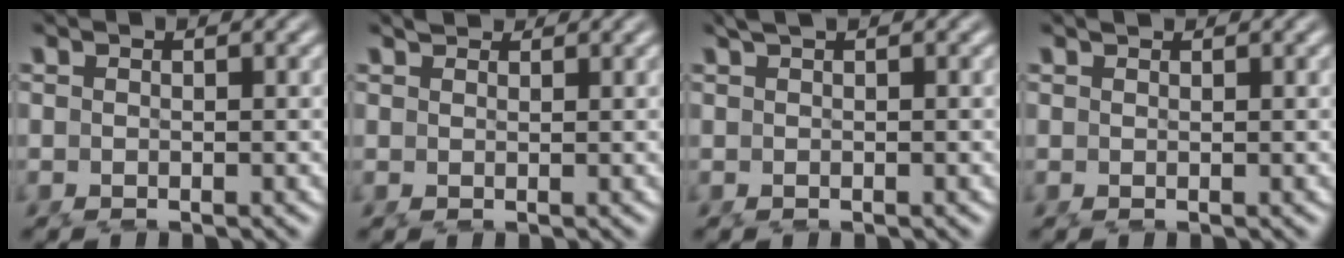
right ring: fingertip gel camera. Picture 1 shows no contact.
{"total": 1.7, "force": [1.7, -0.3, 0.2], "torque": [0.012, 0.004, 0.032]}
{"total": 1.2, "force": [0.9, -0.5, 0.6], "torque": [-0.009, 0.005, 0.016]}
{"total": 0.9, "force": [0.8, -0.5, 0.0], "torque": [0.011, 0.001, 0.017]}